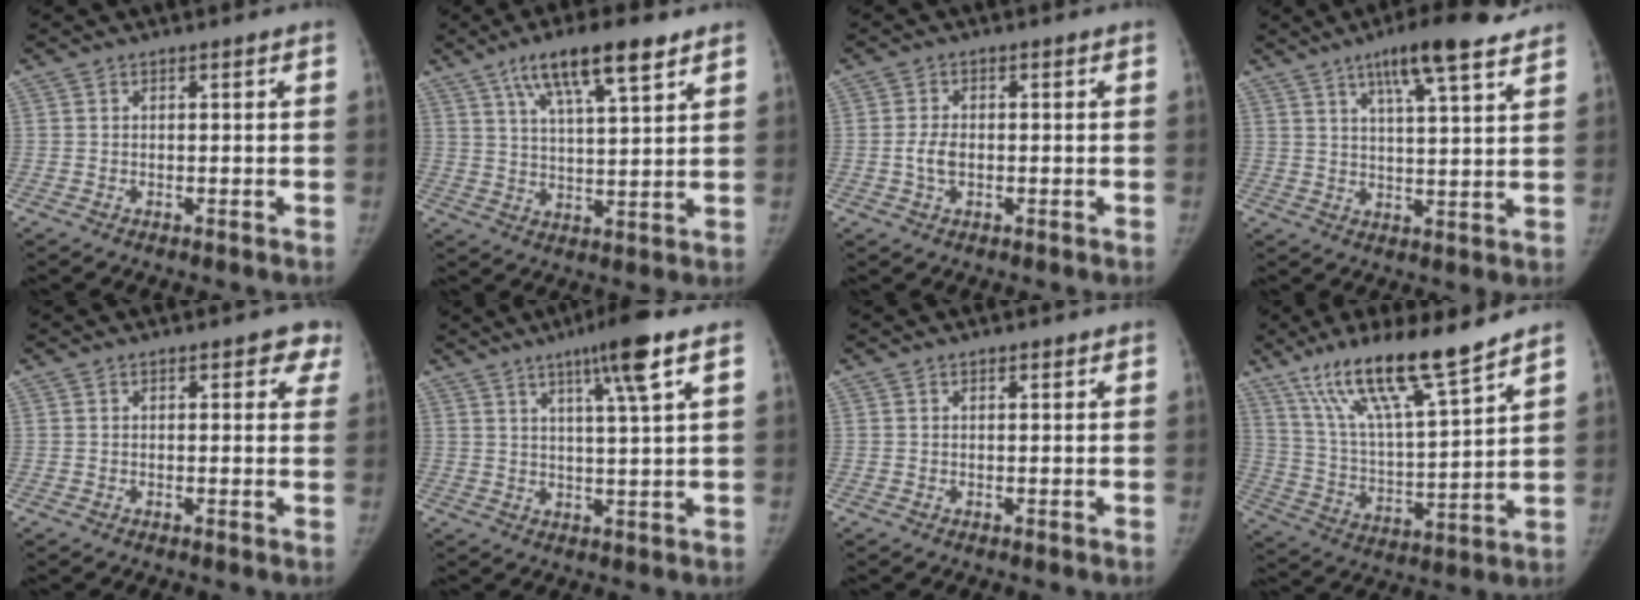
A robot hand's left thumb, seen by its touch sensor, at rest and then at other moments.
{"total": 12.5, "force": [7.5, 3.0, 9.5], "torque": [-0.150, -0.023, 0.129]}
{"total": 3.2, "force": [-0.5, 1.9, 2.5], "torque": [-0.050, 0.006, -0.010]}
{"total": 12.3, "force": [8.2, 2.1, 8.9], "torque": [-0.125, -0.029, 0.125]}
{"total": 3.9, "force": [2.3, 2.1, 2.3], "torque": [0.017, -0.002, 0.012]}
{"total": 8.9, "force": [4.8, -0.3, 7.5], "torque": [-0.126, -0.018, 0.077]}
{"total": 0.6, "force": [0.5, 0.3, 0.1], "torque": [-0.002, -0.004, 0.006]}
{"total": 17.9, "force": [12.9, 2.5, 12.2], "torque": [-0.199, -0.064, 0.240]}